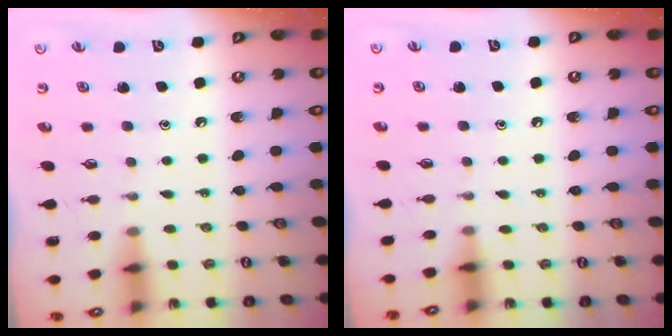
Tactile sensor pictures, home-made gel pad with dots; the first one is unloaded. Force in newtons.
{"total": 5.3, "press": 5.2, "slide": 0.7}